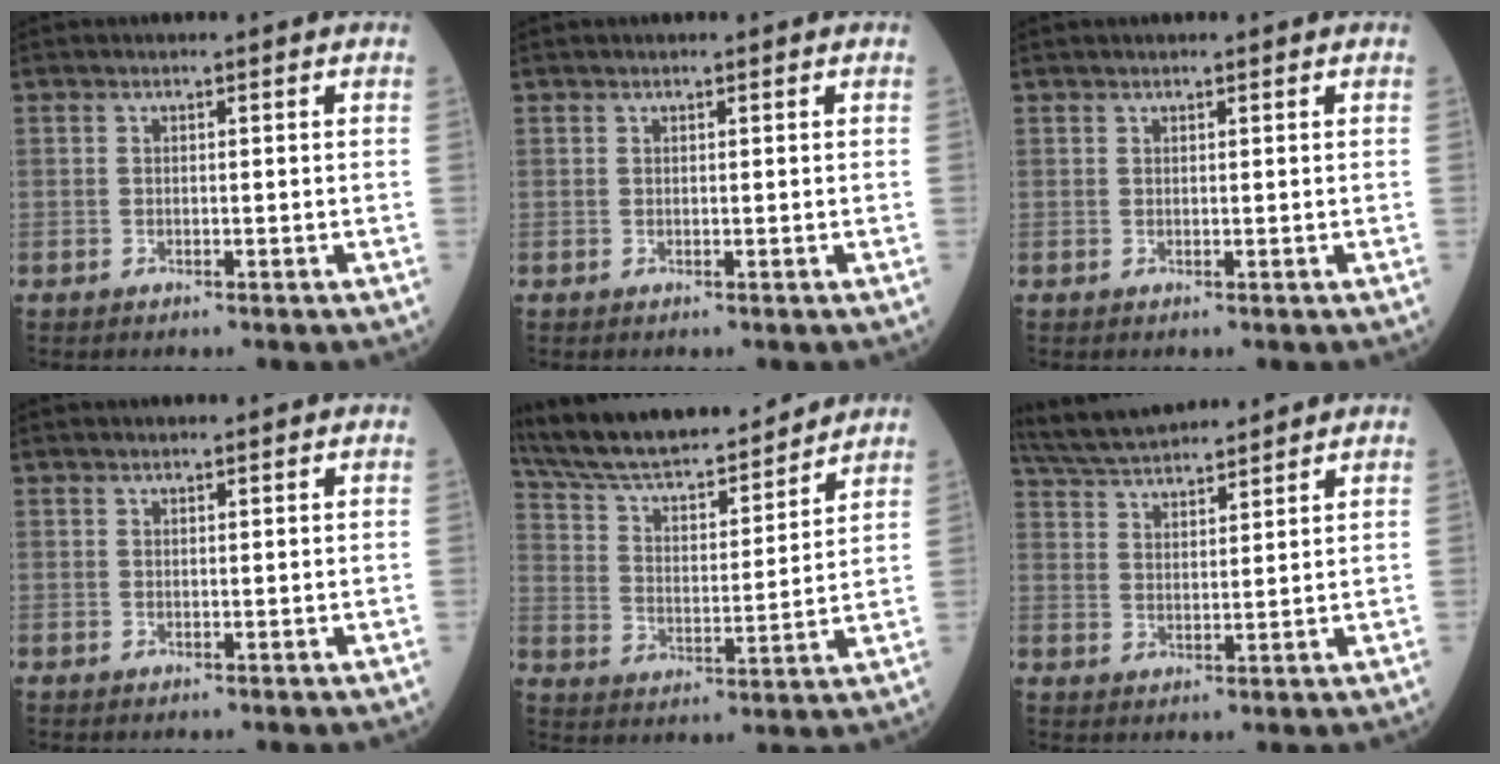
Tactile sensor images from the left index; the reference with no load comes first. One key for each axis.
{"total": 0.0}
{"total": 0.8, "fx": 0.8, "fy": 0.2, "fz": 0.3, "tx": -0.006, "ty": 0.017, "tz": 0.016}
{"total": 1.4, "fx": 1.3, "fy": 0.2, "fz": 0.5, "tx": -0.004, "ty": 0.020, "tz": 0.022}
{"total": 20.5, "fx": 18.5, "fy": 3.4, "fz": 8.1, "tx": -0.141, "ty": 0.015, "tz": 0.297}
{"total": 10.9, "fx": 10.3, "fy": 1.4, "fz": 3.5, "tx": -0.074, "ty": 0.032, "tz": 0.181}